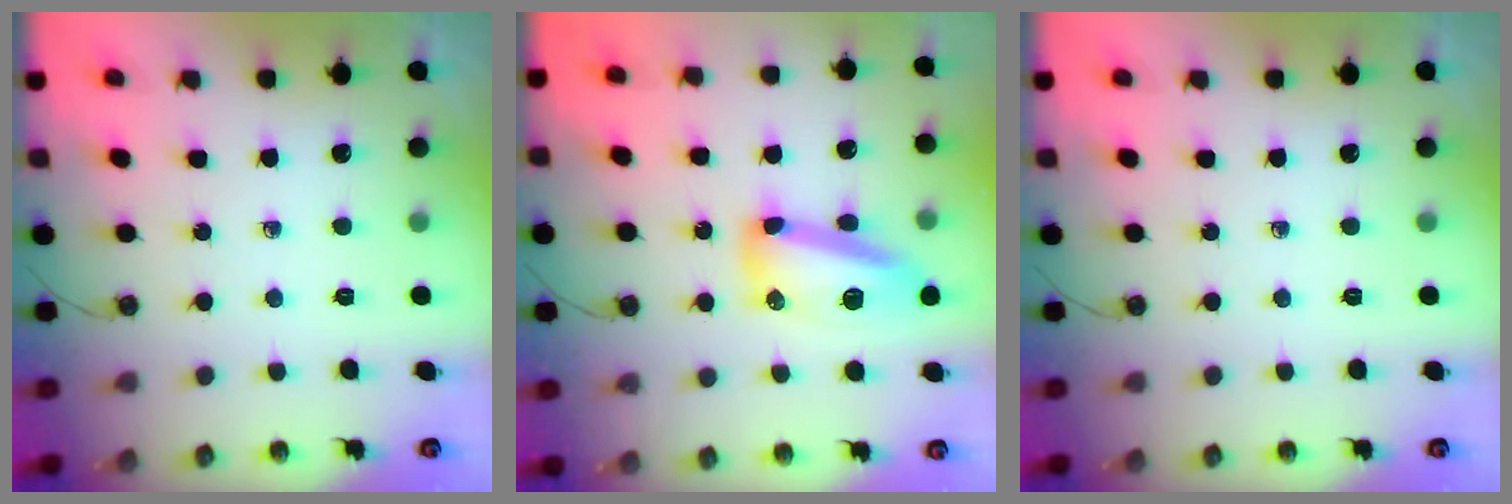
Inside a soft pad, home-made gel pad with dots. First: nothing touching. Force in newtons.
{"total": 13.3, "press": 13.3, "slide": 1.0}
{"total": 0.0}